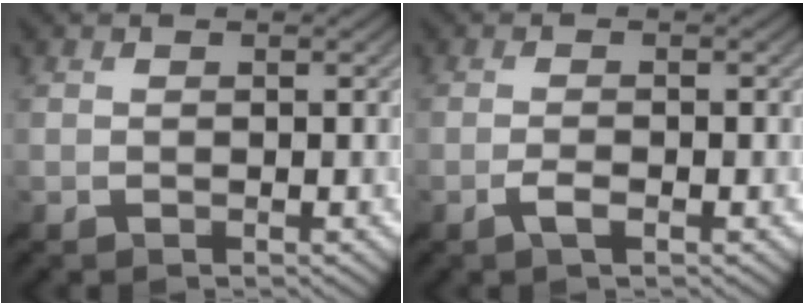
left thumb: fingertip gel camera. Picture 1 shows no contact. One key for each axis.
{"total": 1.8, "fx": -0.9, "fy": 0.4, "fz": 1.5, "tx": -0.026, "ty": 0.005, "tz": -0.020}